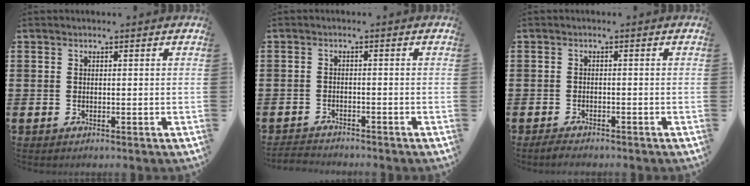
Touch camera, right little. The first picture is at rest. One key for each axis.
{"total": 1.7, "fx": -1.7, "fy": 0.0, "fz": -0.1, "tx": -0.002, "ty": 0.001, "tz": -0.037}
{"total": 1.2, "fx": -1.1, "fy": 0.2, "fz": 0.4, "tx": -0.010, "ty": 0.002, "tz": -0.024}